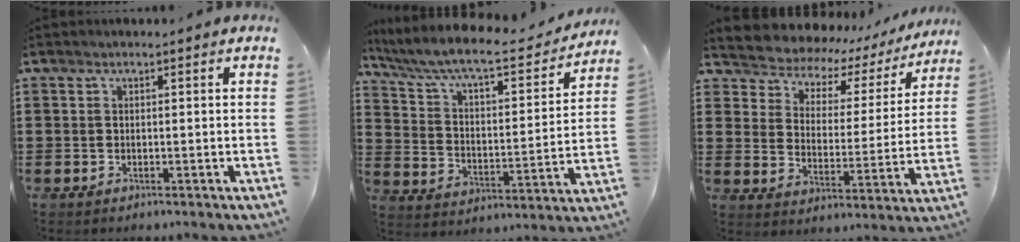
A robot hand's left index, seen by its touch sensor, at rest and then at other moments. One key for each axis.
{"total": 8.2, "fx": 7.0, "fy": 0.8, "fz": 4.1, "tx": -0.109, "ty": -0.046, "tz": 0.114}
{"total": 3.7, "fx": 3.2, "fy": 1.8, "fz": 0.5, "tx": -0.037, "ty": -0.030, "tz": 0.046}